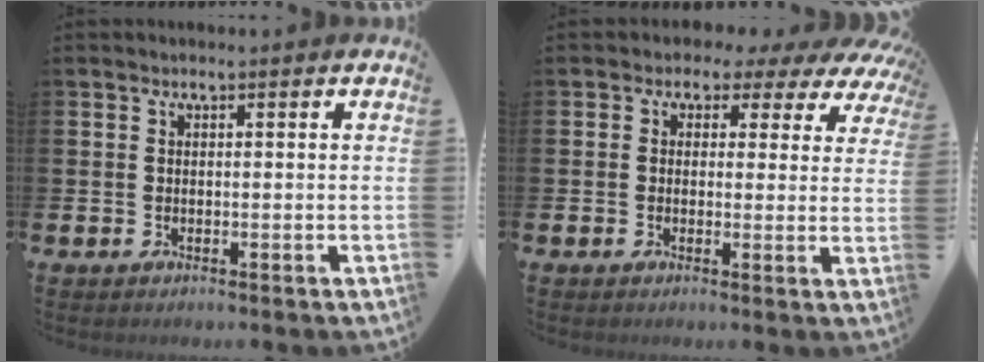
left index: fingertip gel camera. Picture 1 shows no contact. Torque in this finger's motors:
{"motor_torque": [1.26, -0.88, 0.32, 0.09]}